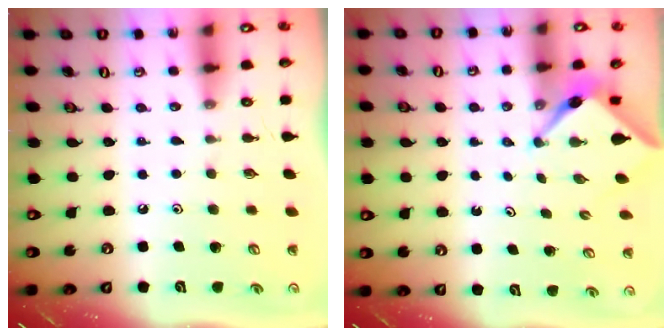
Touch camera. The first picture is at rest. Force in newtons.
{"total": 3.1, "press": 3.1, "slide": 0.3}